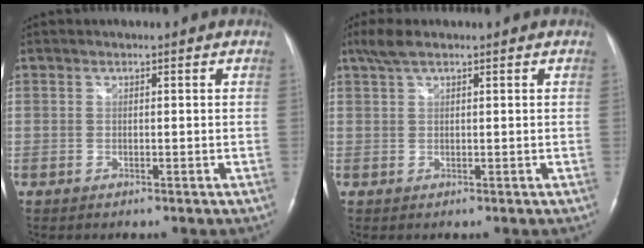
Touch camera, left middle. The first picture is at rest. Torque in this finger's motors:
{"motor_torque": [0.36, -0.04, -0.04, 0.02]}